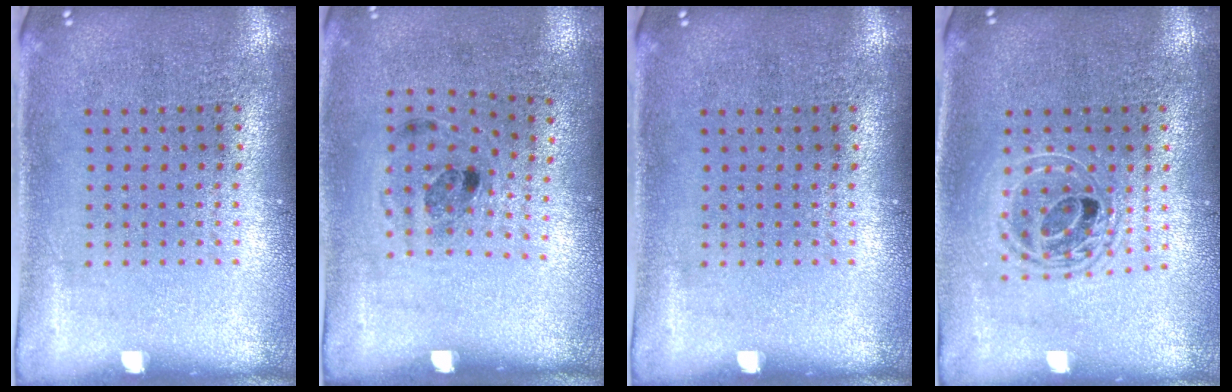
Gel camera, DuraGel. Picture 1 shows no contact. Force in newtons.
{"total": 1.2, "press": 0.8, "slide": 0.9}
{"total": 0.0}
{"total": 1.7, "press": 1.4, "slide": 1.0}